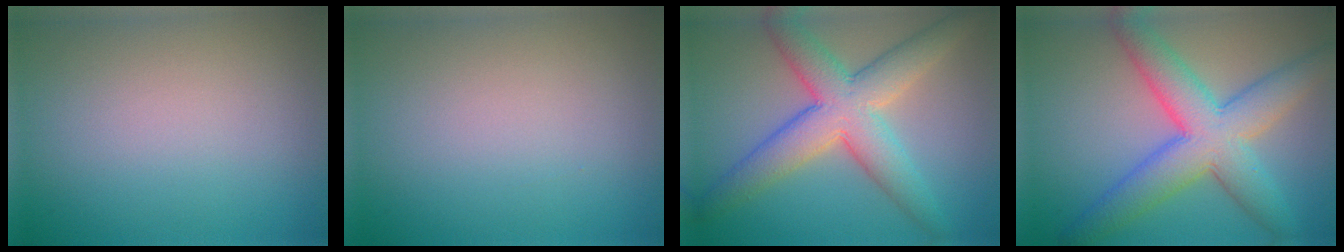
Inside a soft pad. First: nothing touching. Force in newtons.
{"total": 0.0}
{"total": 7.5, "press": 7.5, "slide": 0.2}
{"total": 8.2, "press": 8.1, "slide": 0.2}